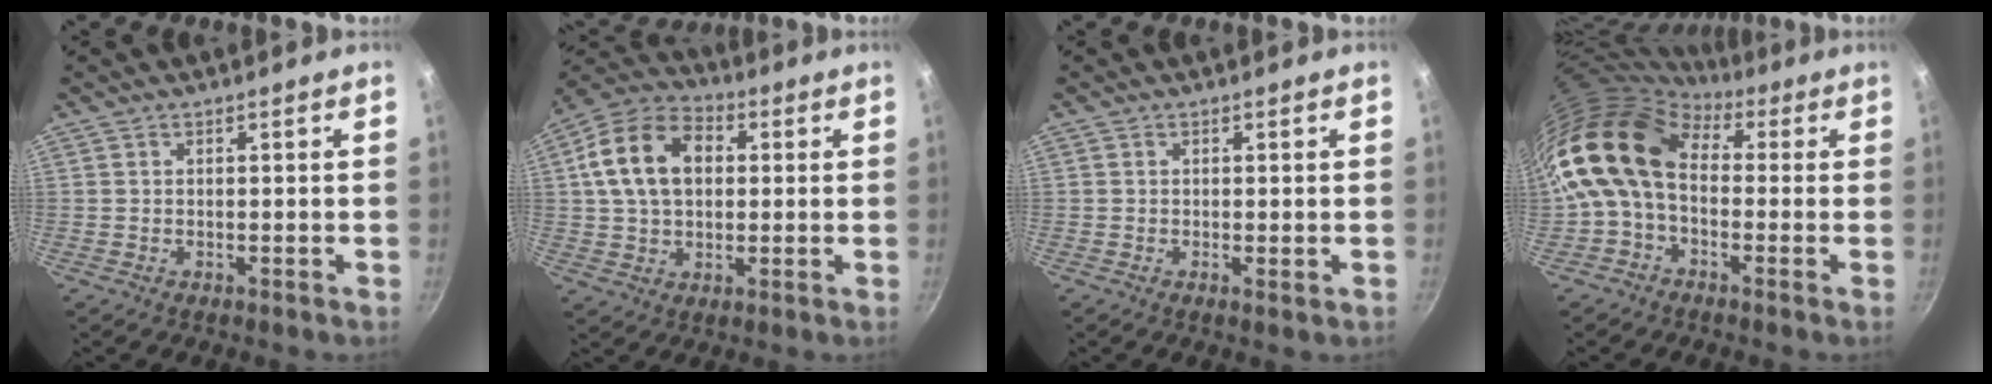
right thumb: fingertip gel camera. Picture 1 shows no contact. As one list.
[{"total": 14.8, "force": [2.7, 10.5, 10.1], "torque": [-0.158, 0.021, 0.033]}, {"total": 0.7, "force": [0.0, 0.2, 0.7], "torque": [-0.012, -0.004, -0.001]}, {"total": 14.4, "force": [0.7, 10.1, 10.3], "torque": [-0.186, 0.027, -0.010]}]